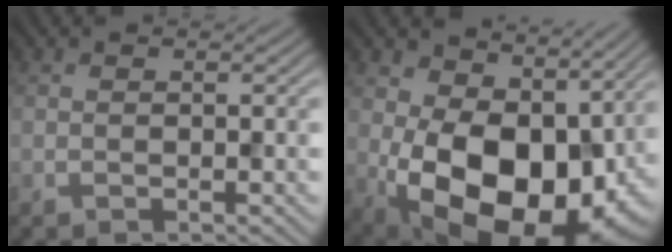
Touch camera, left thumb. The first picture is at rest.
{"total": 17.6, "force": [-0.4, 12.0, 12.8], "torque": [-0.207, -0.047, 0.022]}